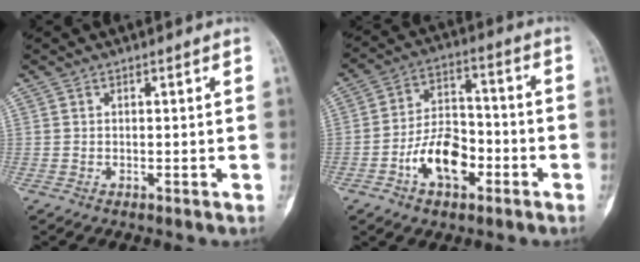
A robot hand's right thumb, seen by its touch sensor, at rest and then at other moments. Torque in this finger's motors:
{"motor_torque": [1.16, 0.89, 0.68, -0.52, 0.09]}